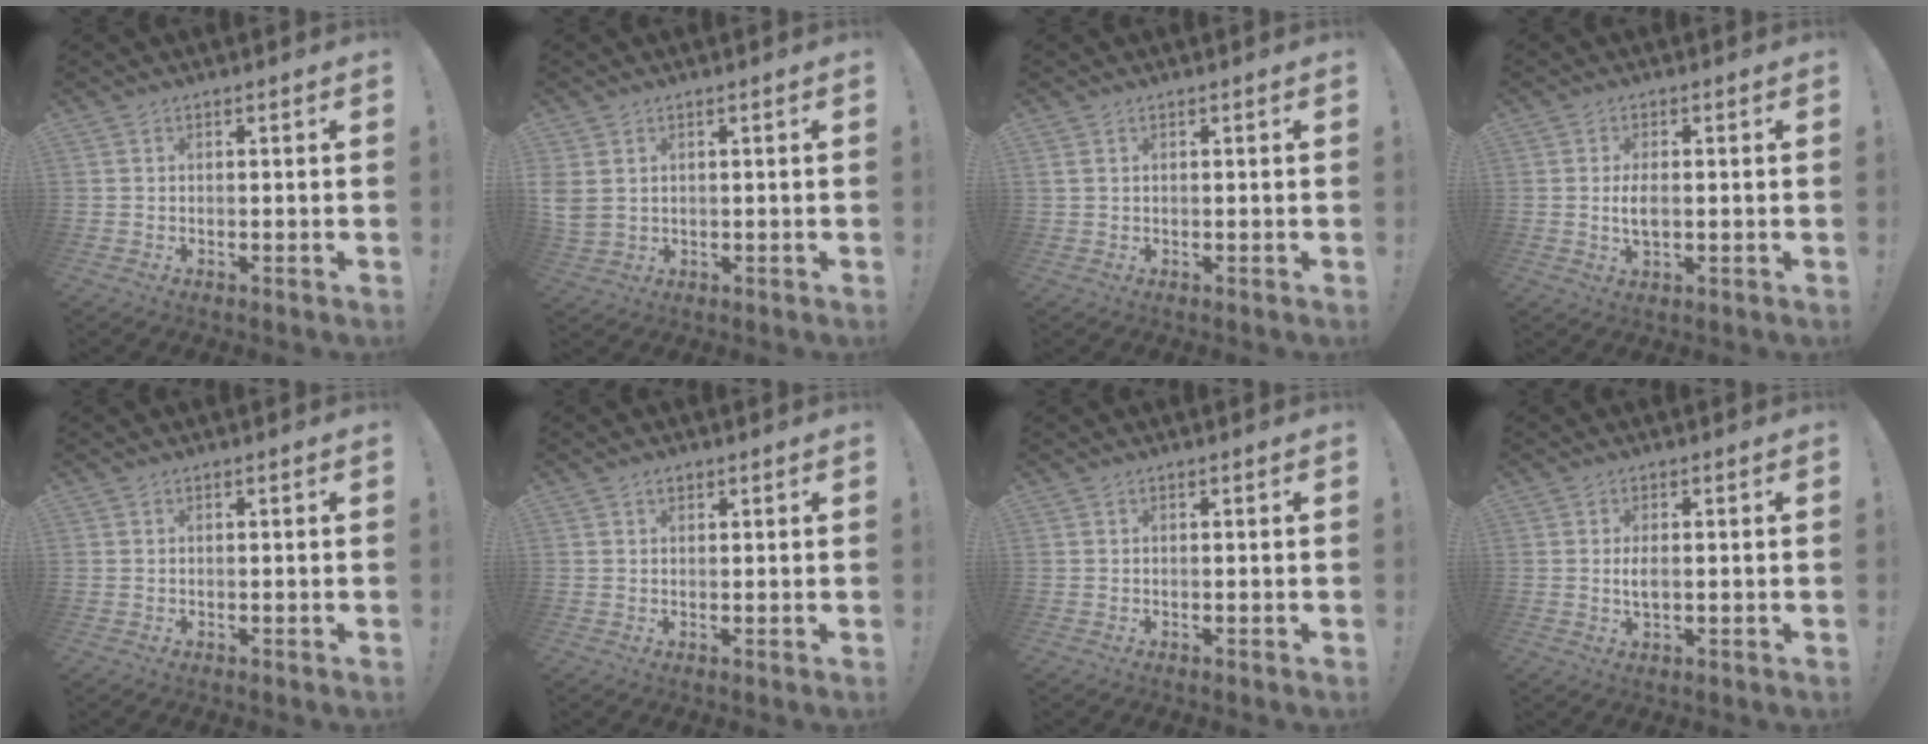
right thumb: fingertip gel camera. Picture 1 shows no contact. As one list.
[{"total": 4.5, "force": [1.7, 3.2, 2.5], "torque": [-0.056, -0.005, 0.033]}, {"total": 1.3, "force": [0.7, 0.7, 0.8], "torque": [-0.023, 0.004, 0.014]}, {"total": 4.3, "force": [-0.1, 2.0, 3.8], "torque": [-0.066, -0.007, -0.008]}, {"total": 0.0}, {"total": 1.4, "force": [0.9, 0.8, 0.7], "torque": [-0.010, -0.001, 0.016]}, {"total": 0.0}, {"total": 2.9, "force": [0.0, 1.2, 2.6], "torque": [-0.049, -0.002, -0.003]}]